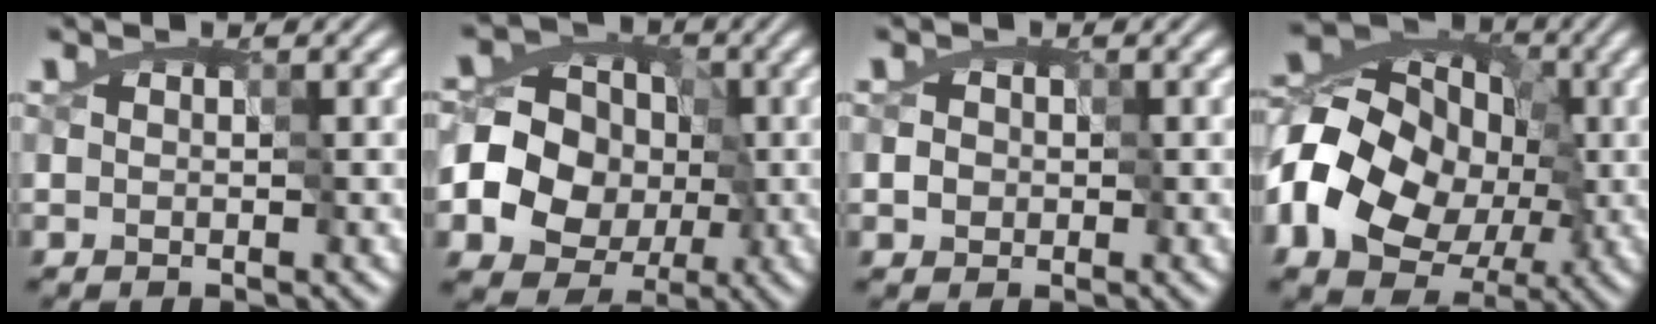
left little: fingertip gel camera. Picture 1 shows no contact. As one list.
[{"total": 11.6, "force": [-3.1, 10.6, 3.8], "torque": [-0.081, 0.007, -0.067]}, {"total": 2.3, "force": [-0.1, 2.1, 0.8], "torque": [-0.018, 0.011, -0.004]}, {"total": 15.3, "force": [-4.4, 11.7, 8.9], "torque": [-0.150, 0.005, -0.097]}]